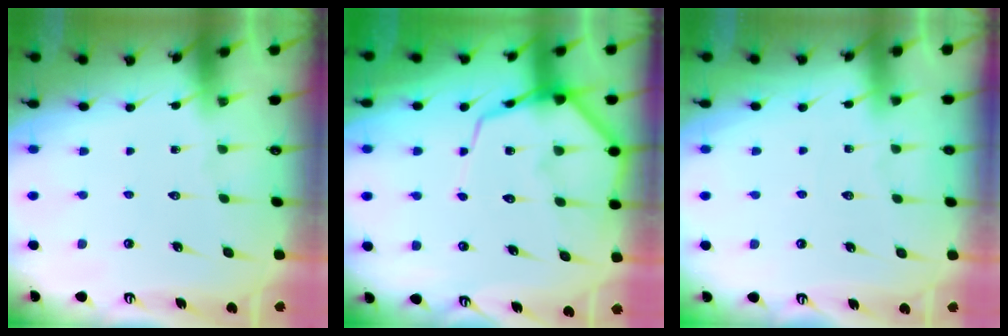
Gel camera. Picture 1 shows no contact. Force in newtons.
{"total": 11.1, "press": 11.1, "slide": 1.2}
{"total": 2.1, "press": 2.1, "slide": 0.2}